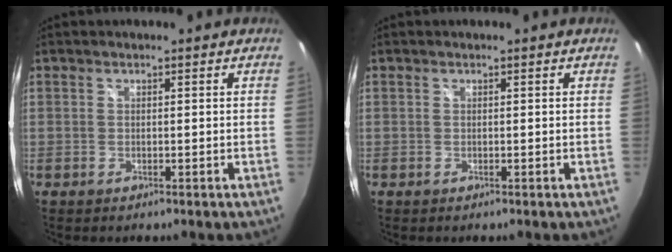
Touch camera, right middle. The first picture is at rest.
{"total": 0.0}